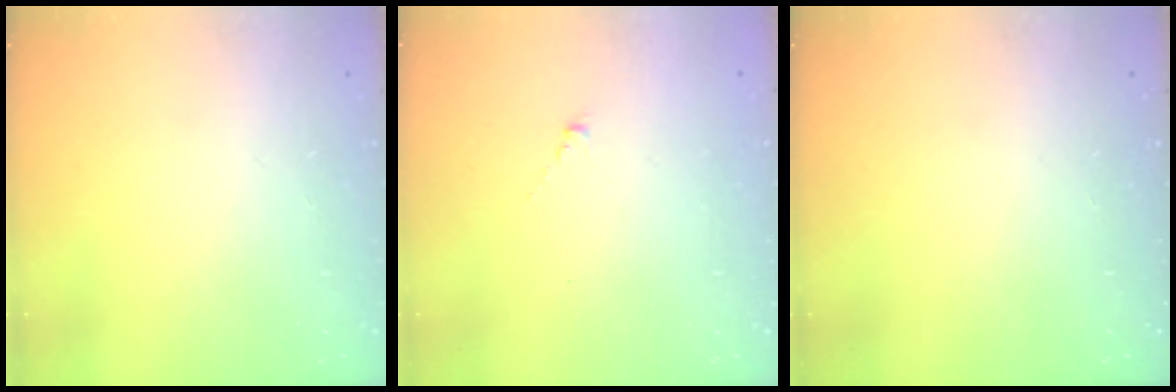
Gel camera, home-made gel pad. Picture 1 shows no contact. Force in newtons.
{"total": 0.0}
{"total": 0.0}